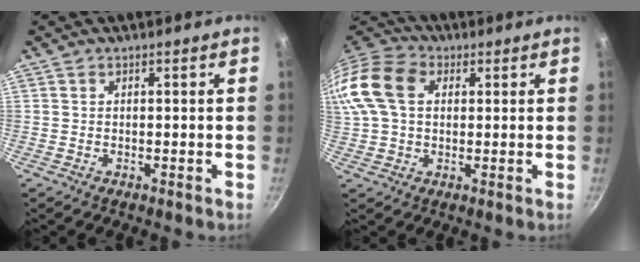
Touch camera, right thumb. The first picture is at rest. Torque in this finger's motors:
{"motor_torque": [0.32, 1.43, 0.68, -0.61, 0.17]}